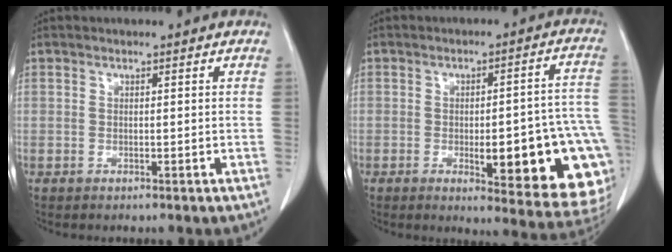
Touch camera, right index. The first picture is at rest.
{"total": 19.4, "force": [-5.0, 3.8, 18.4], "torque": [-0.138, 0.015, -0.042]}